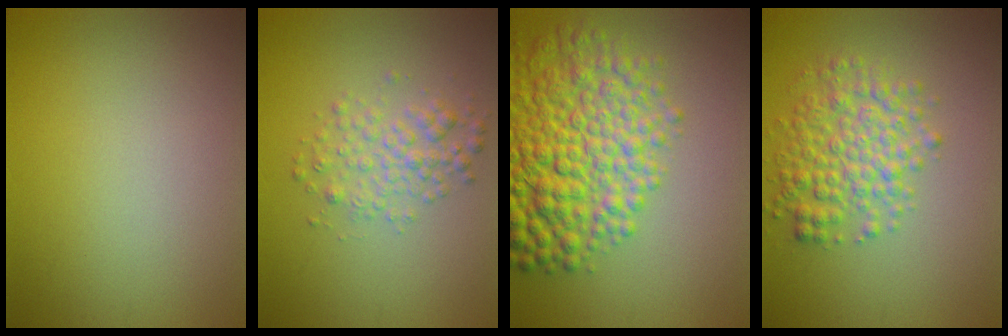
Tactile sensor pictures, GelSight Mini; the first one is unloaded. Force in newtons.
{"total": 2.6, "press": 2.6, "slide": 0.1}
{"total": 9.2, "press": 9.2, "slide": 0.3}
{"total": 4.6, "press": 4.6, "slide": 0.0}